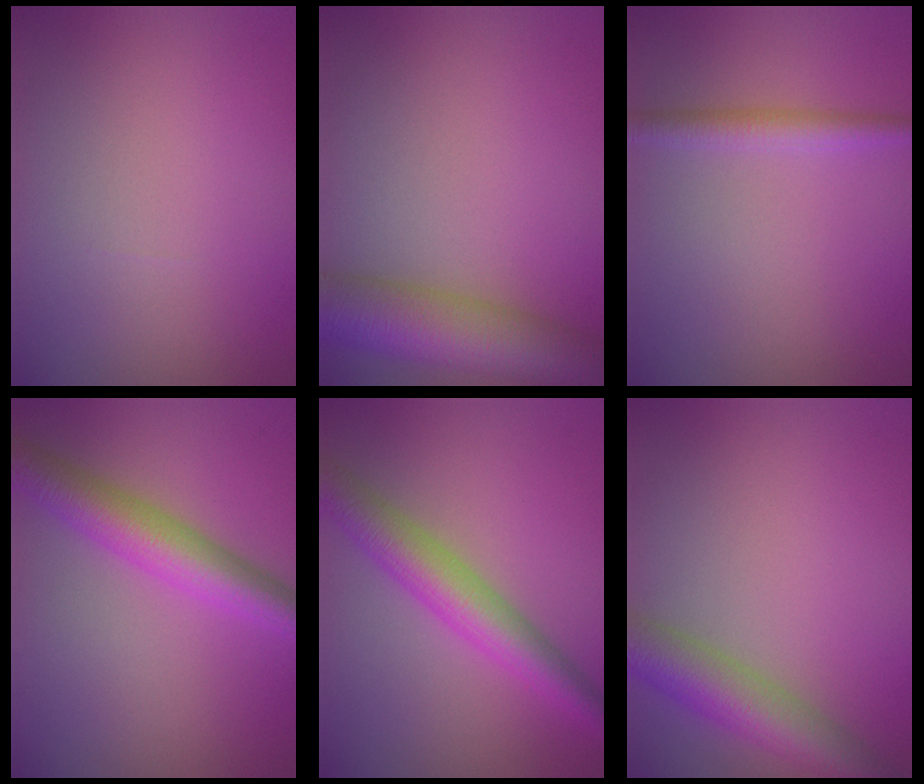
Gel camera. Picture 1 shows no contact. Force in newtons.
{"total": 8.4, "press": 8.4, "slide": 0.3}
{"total": 2.1, "press": 2.1, "slide": 0.0}
{"total": 5.4, "press": 5.4, "slide": 0.1}
{"total": 5.3, "press": 5.3, "slide": 0.1}
{"total": 6.0, "press": 6.0, "slide": 0.2}